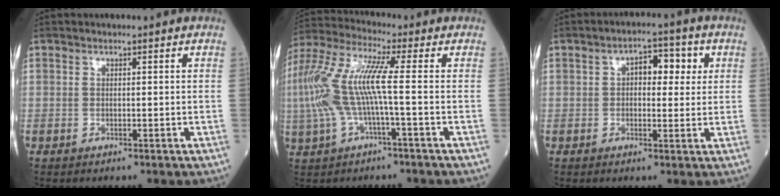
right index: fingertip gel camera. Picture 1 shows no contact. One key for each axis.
{"total": 11.7, "fx": -0.8, "fy": 1.3, "fz": 11.6, "tx": -0.268, "ty": 0.027, "tz": -0.022}
{"total": 5.8, "fx": 1.5, "fy": 2.9, "fz": 4.8, "tx": -0.067, "ty": 0.021, "tz": 0.020}